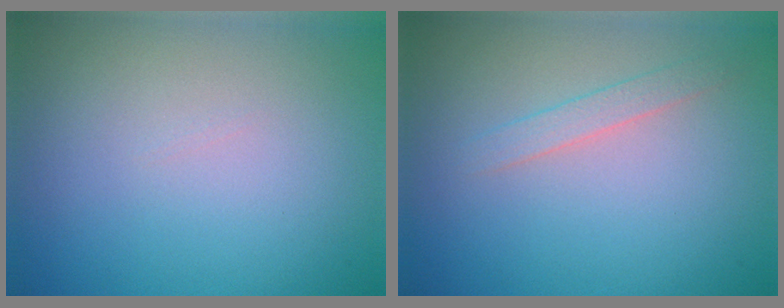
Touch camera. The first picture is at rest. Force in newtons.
{"total": 1.4, "press": 1.4, "slide": 0.0}